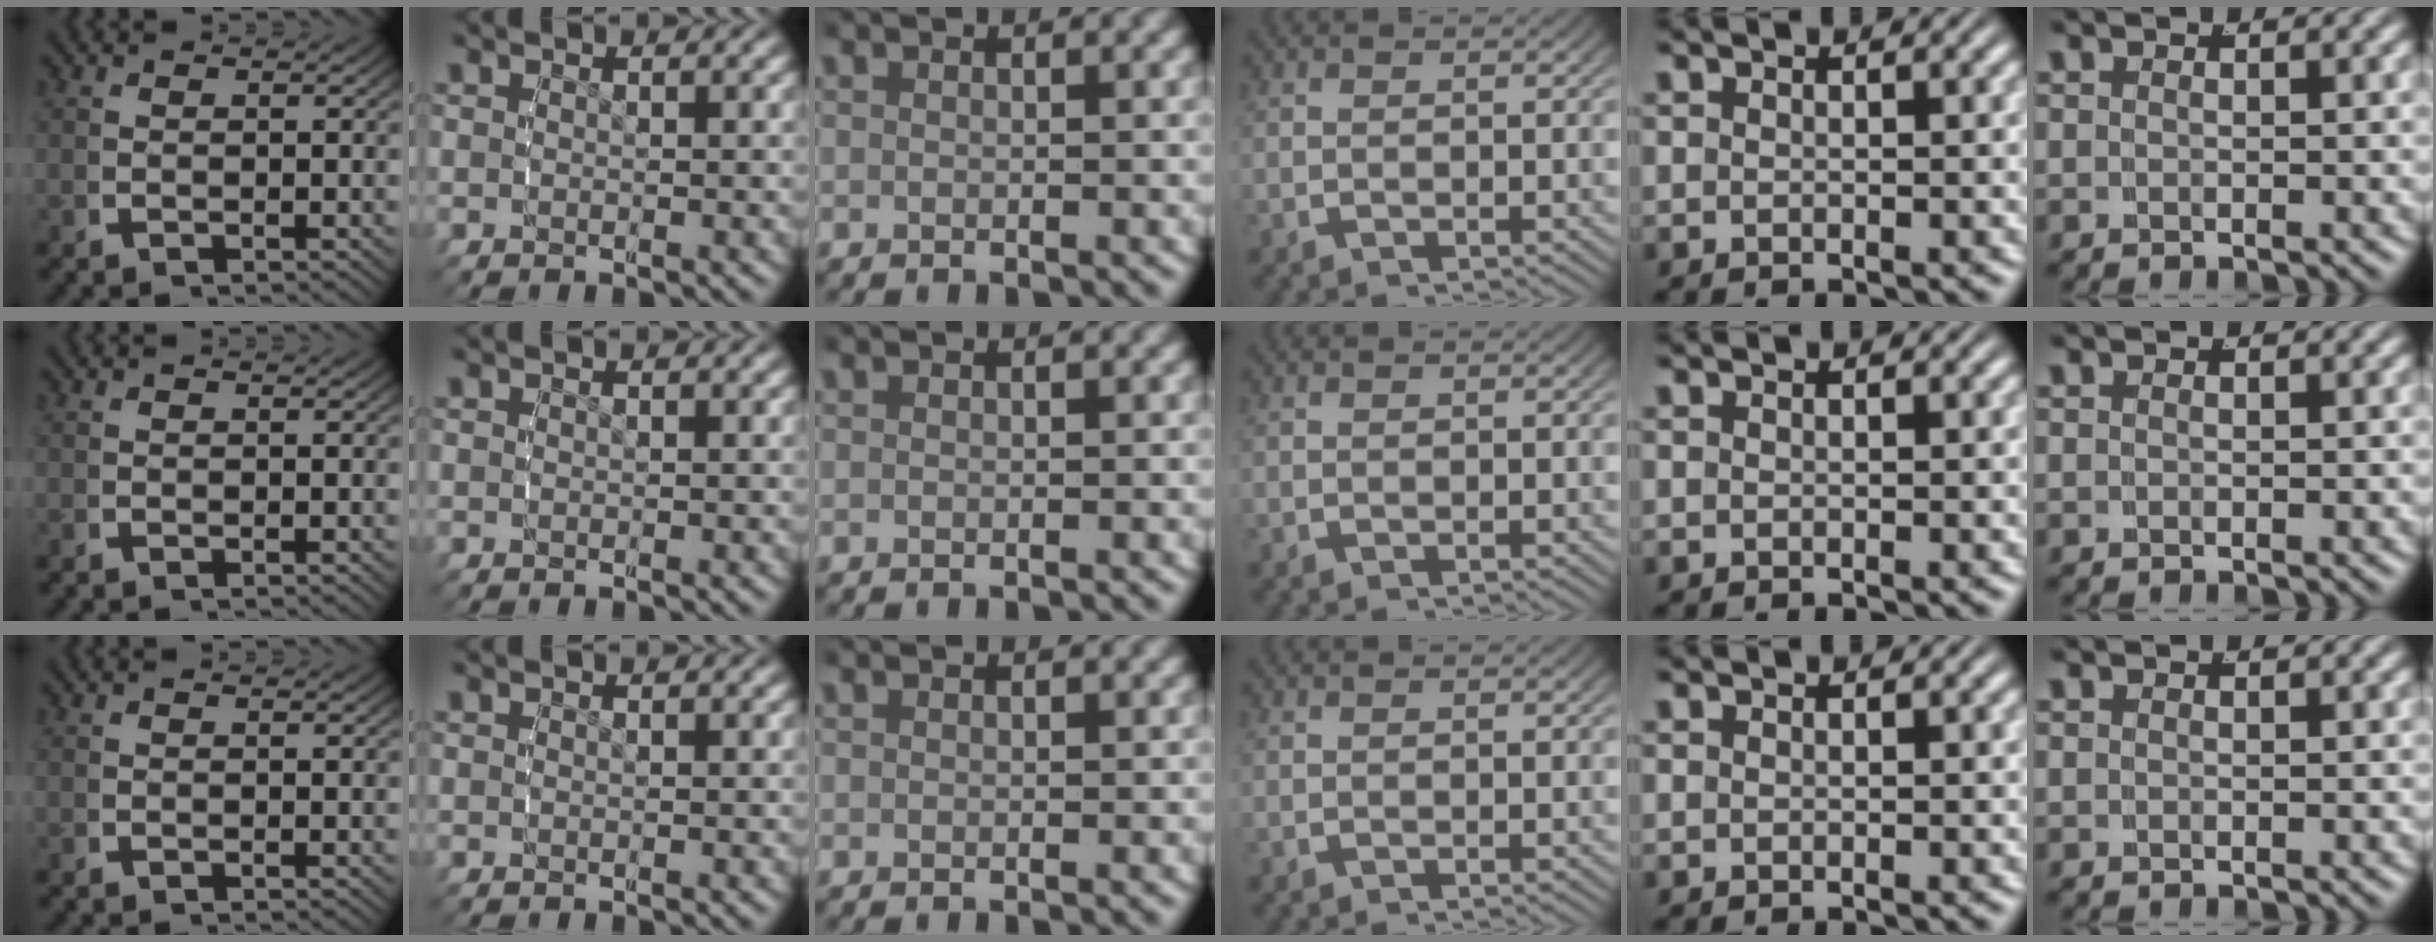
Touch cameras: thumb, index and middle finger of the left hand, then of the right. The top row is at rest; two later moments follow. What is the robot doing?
{"motion": "reach", "object": "router"}